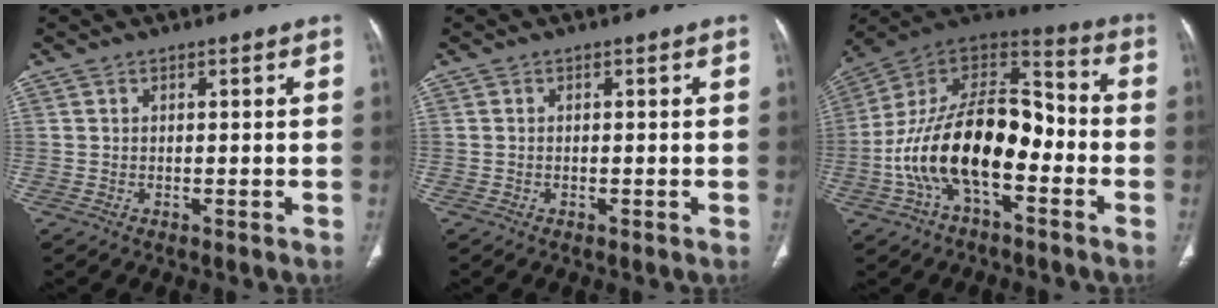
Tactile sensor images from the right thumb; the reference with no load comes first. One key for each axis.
{"total": 0.0}
{"total": 21.4, "fx": -5.4, "fy": 11.0, "fz": 17.6, "tx": -0.297, "ty": 0.066, "tz": -0.098}